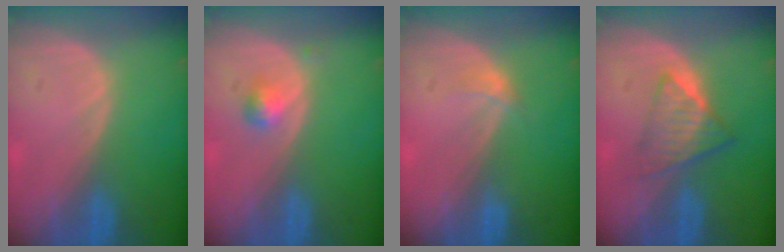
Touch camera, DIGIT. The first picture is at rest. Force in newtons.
{"total": 2.0, "press": 2.0, "slide": 0.2}
{"total": 1.2, "press": 1.2, "slide": 0.1}
{"total": 5.9, "press": 5.1, "slide": 3.0}